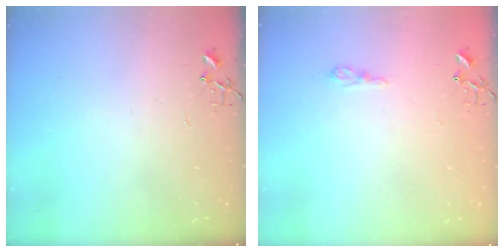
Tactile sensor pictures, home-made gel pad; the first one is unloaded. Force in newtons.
{"total": 5.9, "press": 5.8, "slide": 0.7}